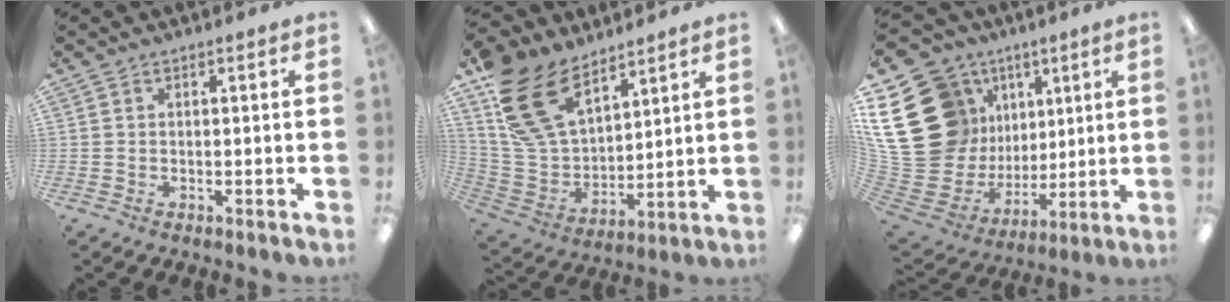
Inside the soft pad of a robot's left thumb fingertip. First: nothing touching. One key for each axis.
{"total": 17.8, "fx": 11.2, "fy": 10.2, "fz": 9.4, "tx": -0.220, "ty": -0.044, "tz": 0.214}
{"total": 27.5, "fx": 7.8, "fy": 22.3, "fz": 14.2, "tx": -0.281, "ty": -0.060, "tz": 0.195}